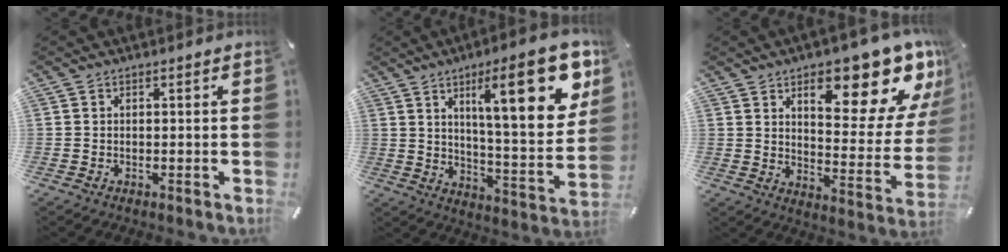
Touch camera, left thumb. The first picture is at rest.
{"total": 22.0, "force": [10.0, 6.6, 18.4], "torque": [-0.263, -0.052, 0.144]}
{"total": 18.9, "force": [11.3, 7.6, 13.1], "torque": [-0.162, -0.092, 0.176]}